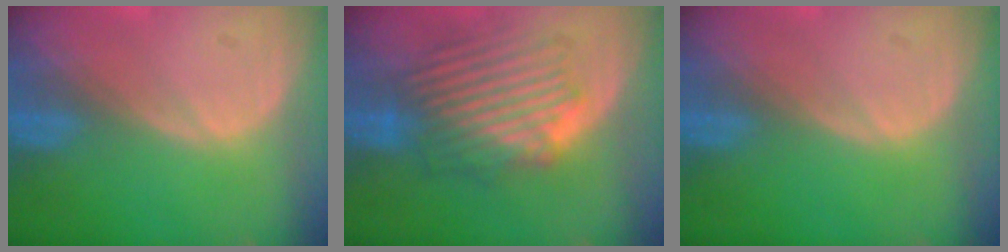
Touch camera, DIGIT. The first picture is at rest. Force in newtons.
{"total": 8.8, "press": 8.3, "slide": 2.8}
{"total": 0.0}